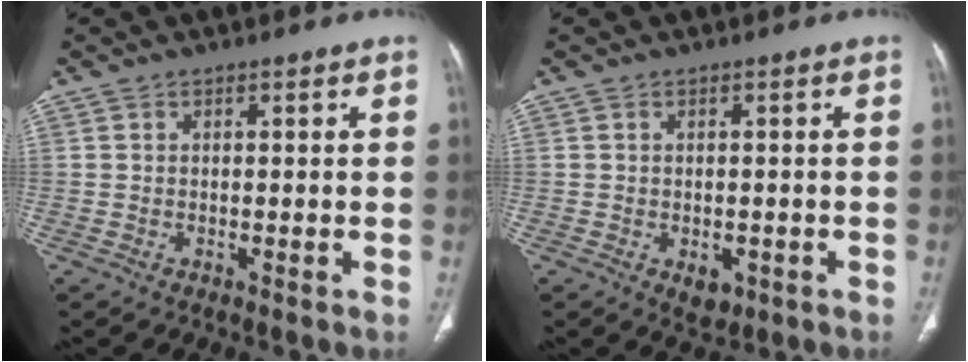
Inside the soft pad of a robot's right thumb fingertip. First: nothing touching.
{"total": 3.1, "force": [-1.1, 2.0, 2.0], "torque": [-0.015, 0.003, -0.004]}